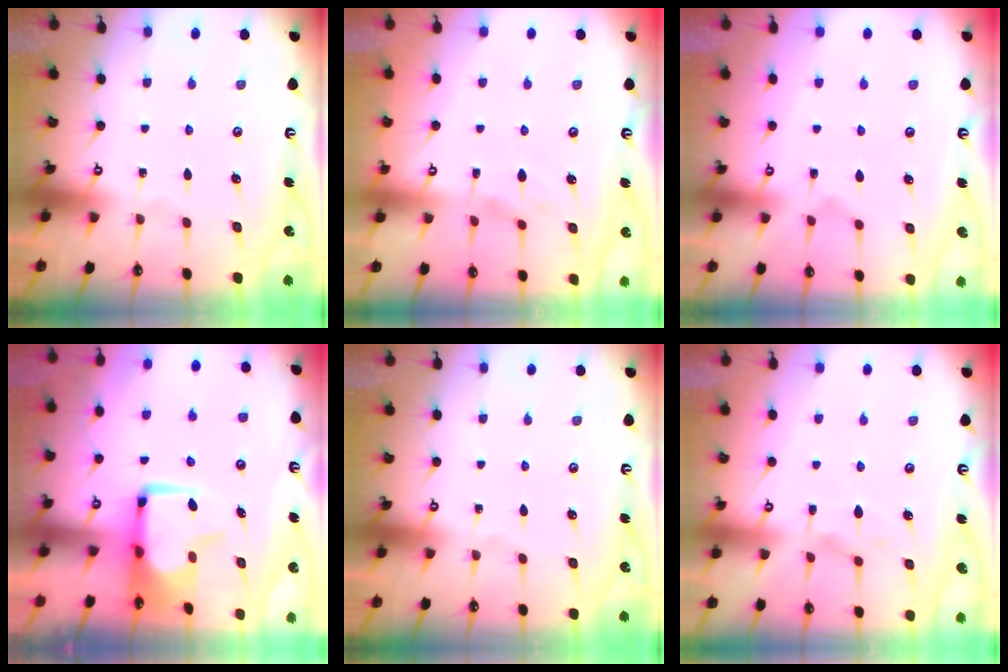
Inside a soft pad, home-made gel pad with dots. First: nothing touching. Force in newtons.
{"total": 2.3, "press": 2.1, "slide": 1.1}
{"total": 2.1, "press": 1.9, "slide": 1.0}
{"total": 1.4, "press": 1.0, "slide": 1.0}
{"total": 0.0}
{"total": 5.7, "press": 5.6, "slide": 1.2}